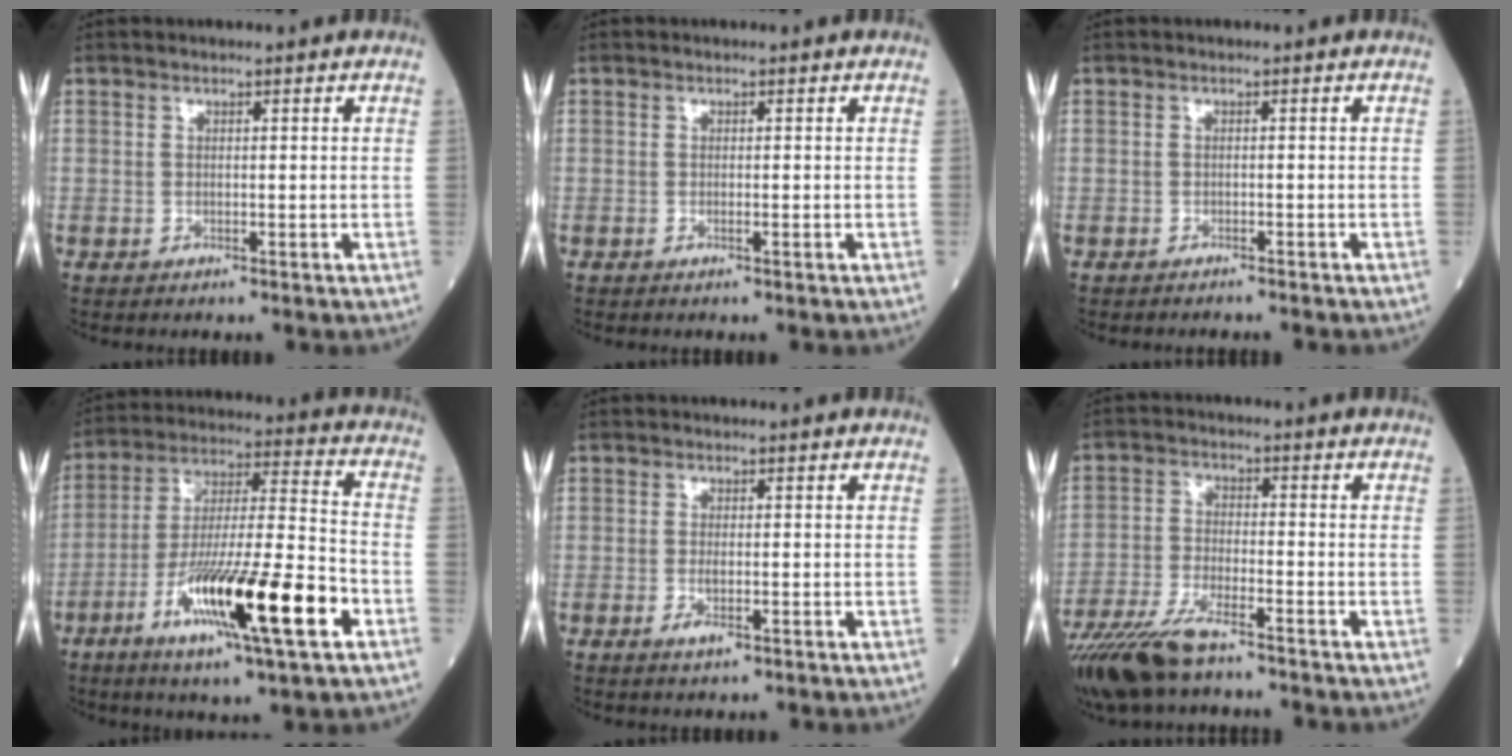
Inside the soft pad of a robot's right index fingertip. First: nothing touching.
{"total": 0.5, "force": [-0.2, 0.0, 0.5], "torque": [-0.012, -0.001, -0.003]}
{"total": 2.4, "force": [-2.3, -0.1, 0.5], "torque": [-0.009, -0.005, -0.029]}
{"total": 20.3, "force": [-8.5, 1.6, 18.4], "torque": [-0.325, -0.026, -0.146]}
{"total": 2.2, "force": [-0.9, 0.7, 1.9], "torque": [-0.034, -0.003, -0.013]}
{"total": 11.1, "force": [-8.4, 2.7, 6.6], "torque": [-0.131, -0.026, -0.158]}